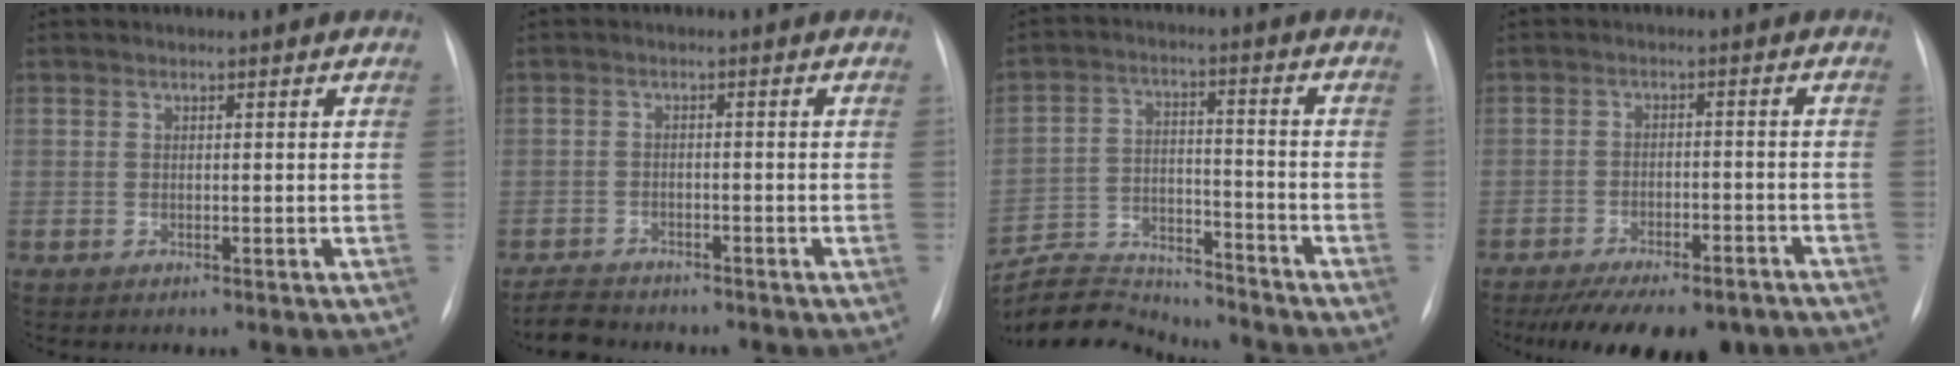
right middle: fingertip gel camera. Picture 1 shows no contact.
{"total": 4.3, "force": [-4.0, 1.4, 0.7], "torque": [-0.016, -0.011, -0.066]}
{"total": 12.6, "force": [-12.5, 1.1, 1.1], "torque": [-0.022, 0.021, -0.208]}
{"total": 16.0, "force": [-12.9, 5.5, 7.8], "torque": [-0.123, -0.008, -0.174]}